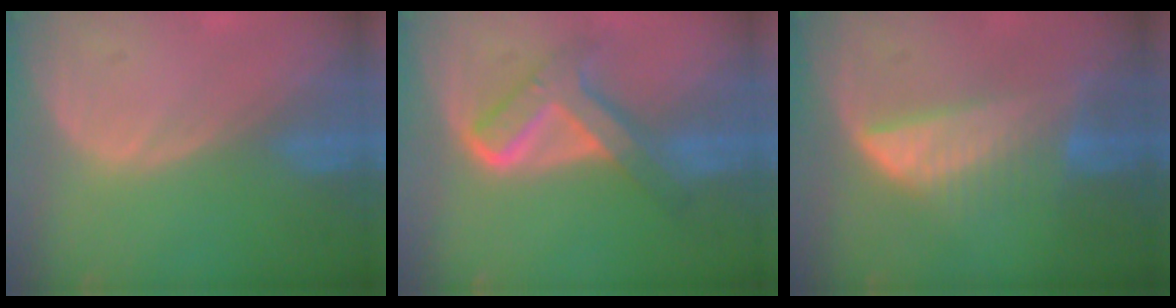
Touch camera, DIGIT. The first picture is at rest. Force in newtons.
{"total": 7.2, "press": 7.2, "slide": 0.3}
{"total": 6.4, "press": 6.3, "slide": 1.0}